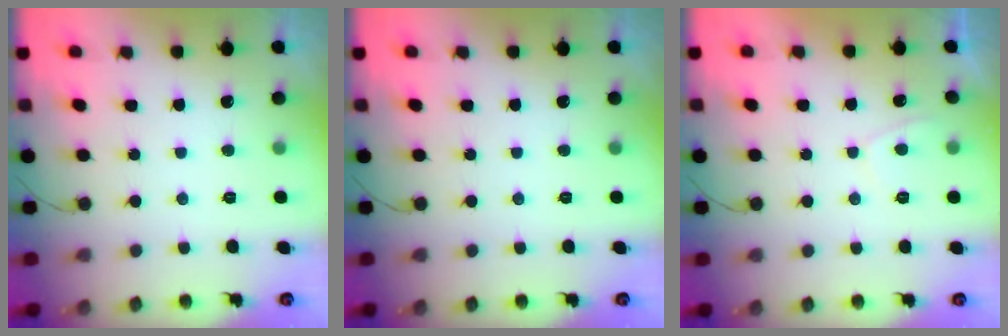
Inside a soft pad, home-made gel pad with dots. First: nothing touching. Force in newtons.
{"total": 0.0}
{"total": 1.6, "press": 1.5, "slide": 0.6}